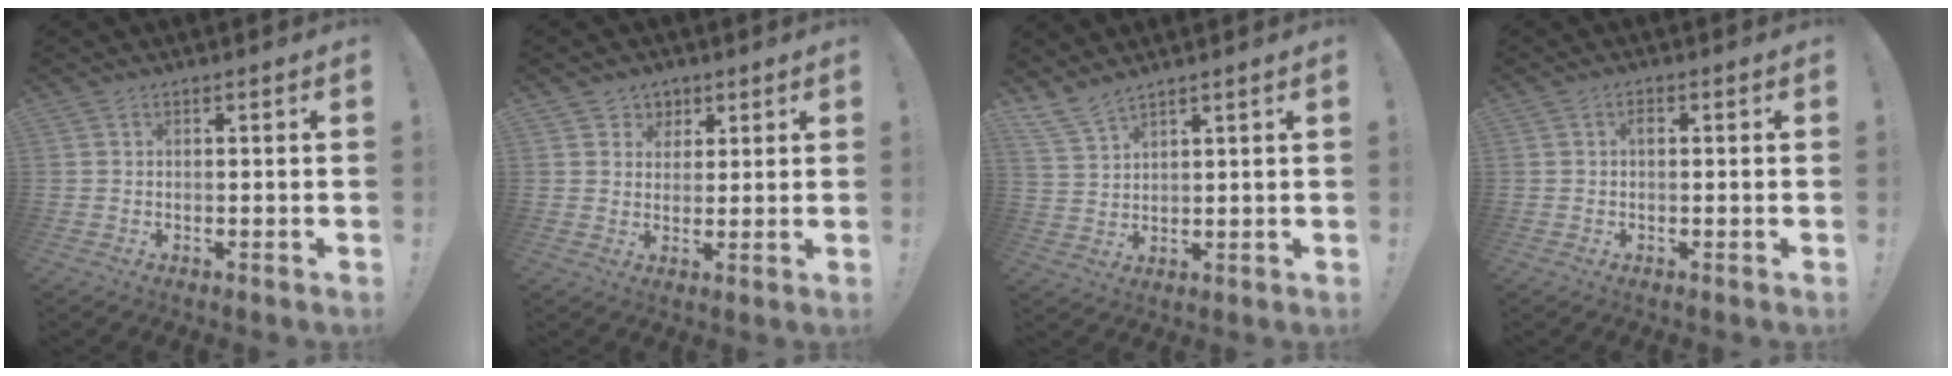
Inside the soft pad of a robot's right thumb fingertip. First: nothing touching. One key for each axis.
{"total": 5.3, "fx": 2.4, "fy": 4.8, "fz": 0.4, "tx": 0.006, "ty": -0.020, "tz": 0.045}
{"total": 6.4, "fx": 5.7, "fy": 2.0, "fz": 1.9, "tx": -0.044, "ty": -0.032, "tz": 0.112}
{"total": 1.2, "fx": -0.1, "fy": 0.8, "fz": 0.9, "tx": -0.009, "ty": 0.004, "tz": -0.006}